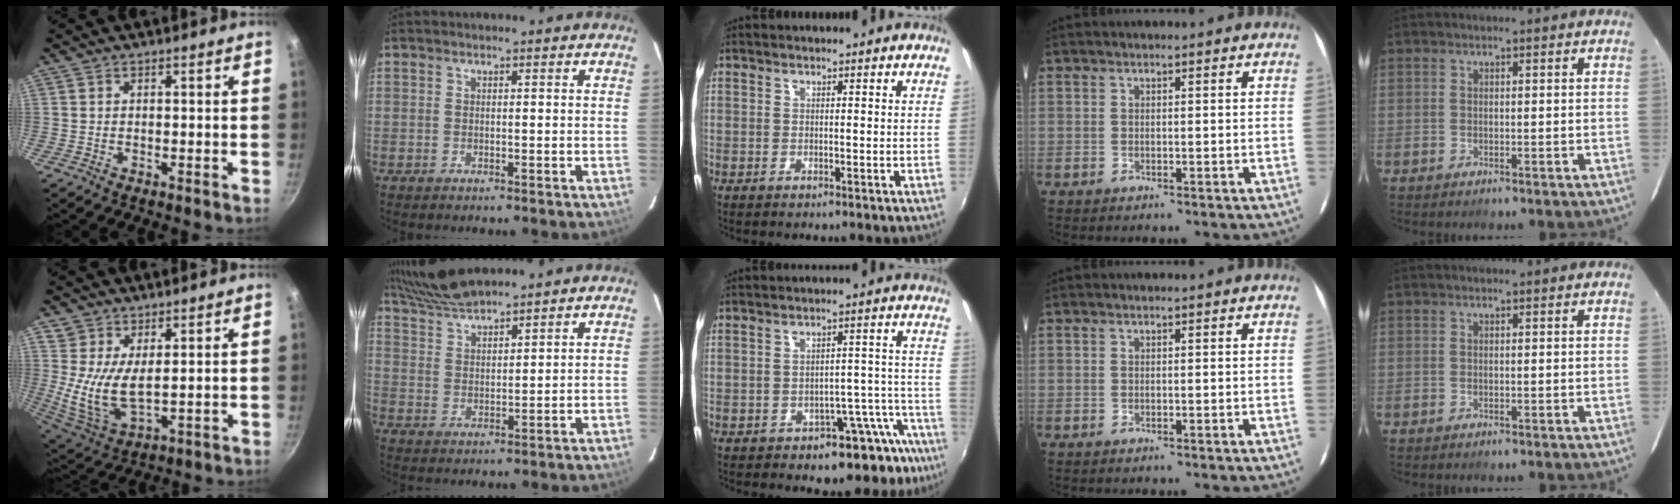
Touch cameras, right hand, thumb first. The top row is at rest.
{"thumb": {"total": 8.8, "force": [2.3, 4.9, 7.0], "torque": [-0.135, -0.031, 0.053]}, "index": {"total": 8.3, "force": [7.7, 0.2, 2.9], "torque": [-0.067, 0.011, 0.149]}, "middle": {"total": 10.7, "force": [-8.4, 4.8, 4.6], "torque": [-0.038, 0.025, -0.099]}}